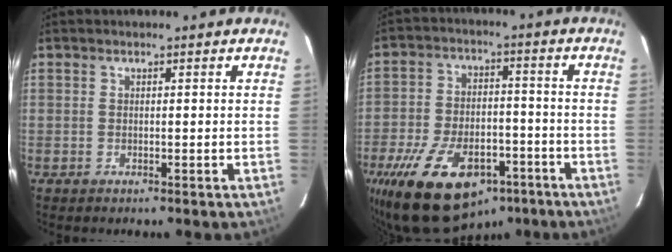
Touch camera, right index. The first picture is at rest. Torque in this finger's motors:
{"motor_torque": [1.69, -0.45, 0.59, 0.15]}